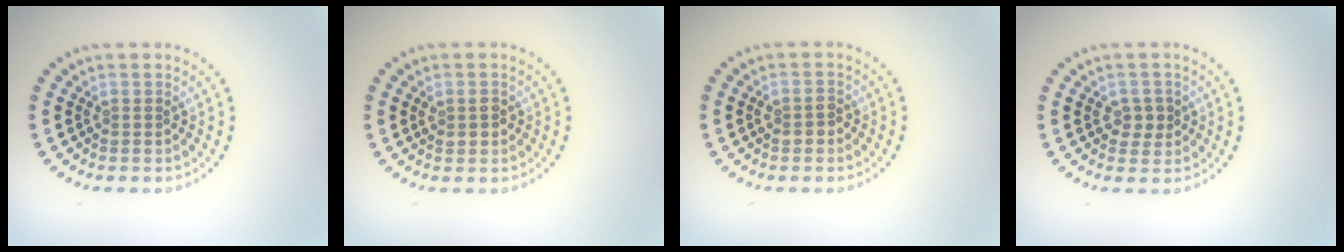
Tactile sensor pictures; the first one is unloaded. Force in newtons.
{"total": 1.5, "press": 1.4, "slide": 0.4}
{"total": 1.4, "press": 1.4, "slide": 0.3}
{"total": 1.9, "press": 1.8, "slide": 0.6}